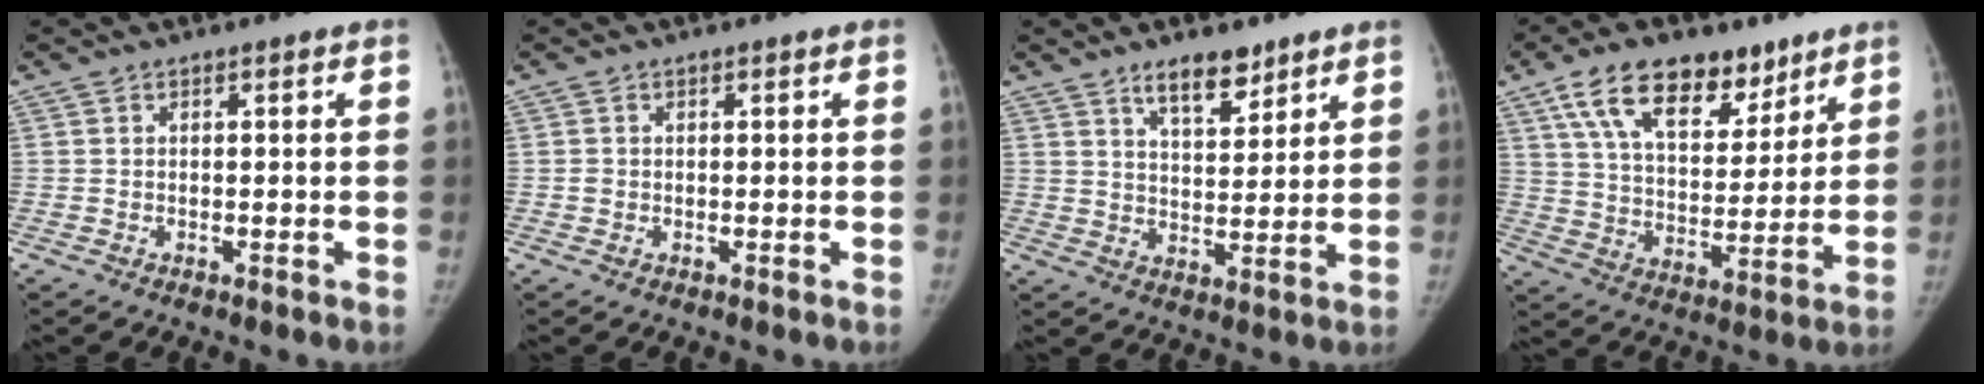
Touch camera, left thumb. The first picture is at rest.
{"total": 0.9, "force": [0.0, 0.9, 0.3], "torque": [-0.001, 0.001, 0.001]}
{"total": 7.6, "force": [5.5, 3.1, 4.1], "torque": [-0.040, -0.040, 0.093]}
{"total": 17.9, "force": [10.9, 9.7, 10.4], "torque": [-0.133, -0.037, 0.188]}